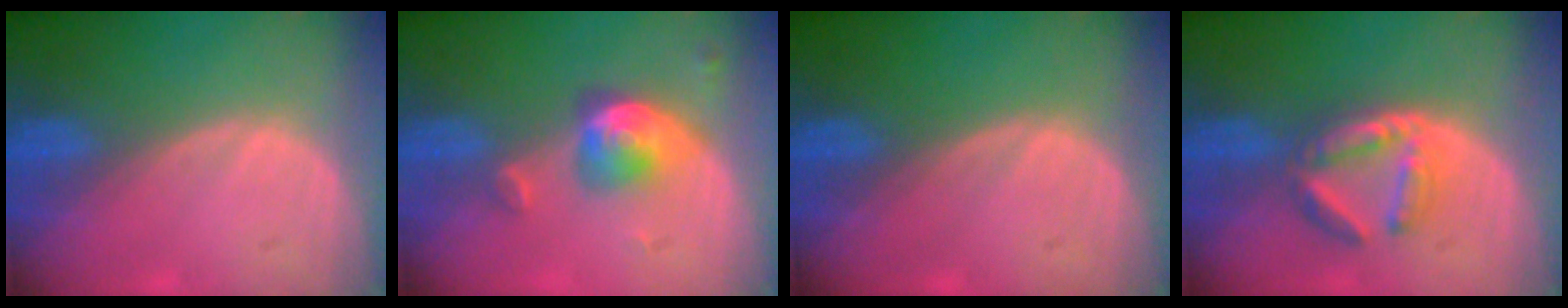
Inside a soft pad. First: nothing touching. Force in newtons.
{"total": 5.1, "press": 4.7, "slide": 1.9}
{"total": 0.0}
{"total": 5.6, "press": 5.4, "slide": 1.3}